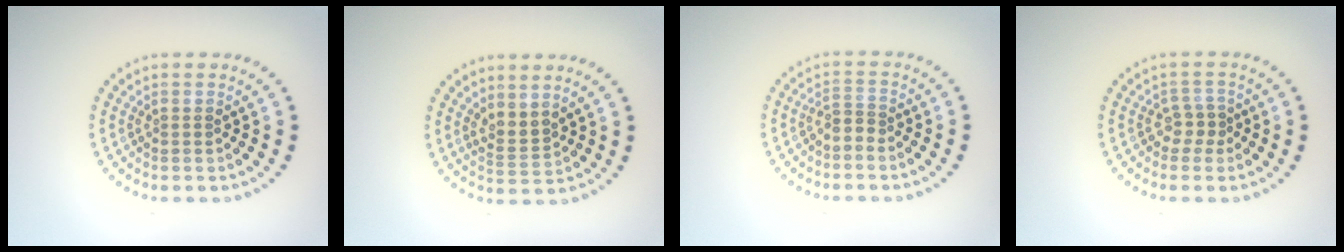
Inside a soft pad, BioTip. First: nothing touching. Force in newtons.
{"total": 2.0, "press": 1.6, "slide": 1.2}
{"total": 1.8, "press": 1.2, "slide": 1.2}
{"total": 1.8, "press": 1.4, "slide": 1.2}